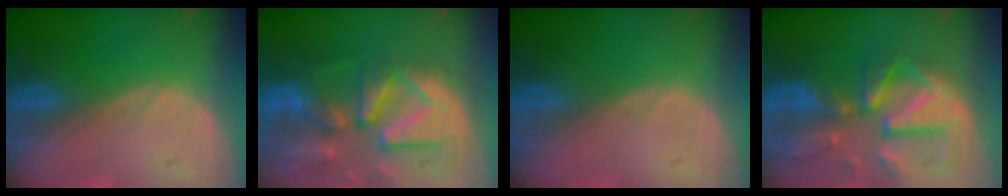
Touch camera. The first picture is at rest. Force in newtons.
{"total": 13.3, "press": 11.4, "slide": 6.7}
{"total": 0.0}
{"total": 12.0, "press": 10.5, "slide": 5.9}